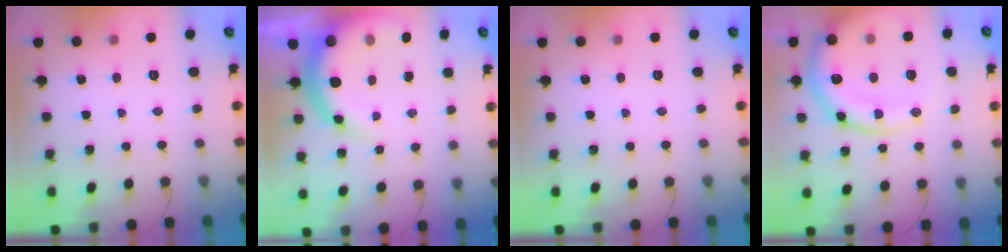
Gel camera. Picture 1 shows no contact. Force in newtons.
{"total": 12.2, "press": 11.9, "slide": 2.7}
{"total": 0.0}
{"total": 17.6, "press": 17.2, "slide": 3.4}